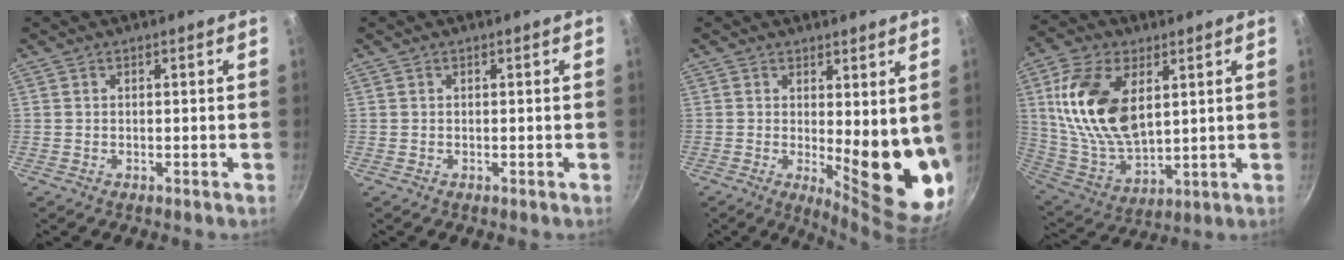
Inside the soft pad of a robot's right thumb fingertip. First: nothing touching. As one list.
[{"total": 0.0}, {"total": 12.9, "force": [0.7, 4.4, 12.1], "torque": [-0.129, -0.040, 0.019]}, {"total": 18.8, "force": [5.2, 10.7, 14.6], "torque": [-0.269, -0.022, 0.112]}]